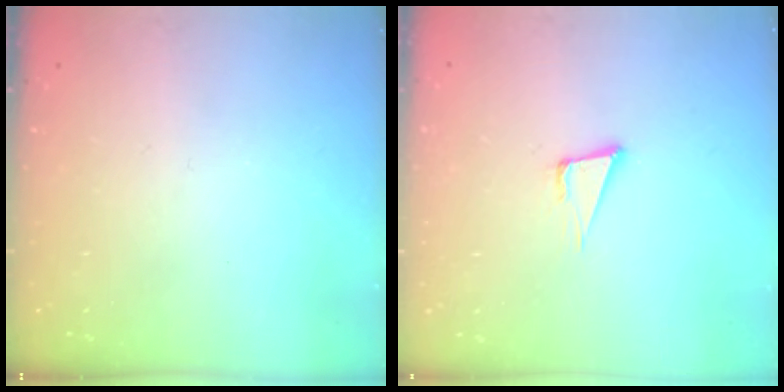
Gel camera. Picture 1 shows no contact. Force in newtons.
{"total": 5.0, "press": 4.0, "slide": 3.1}